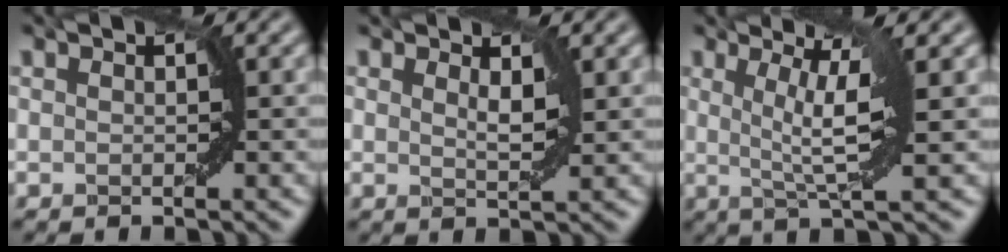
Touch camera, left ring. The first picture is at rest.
{"total": 1.1, "force": [0.5, 0.3, 1.0], "torque": [-0.020, 0.001, 0.016]}
{"total": 4.6, "force": [0.3, 0.5, 4.5], "torque": [-0.085, 0.001, 0.012]}